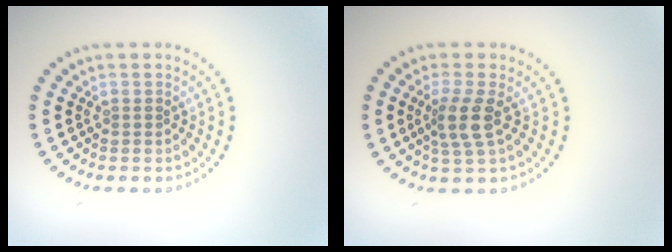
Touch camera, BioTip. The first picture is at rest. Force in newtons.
{"total": 2.7, "press": 2.2, "slide": 1.6}